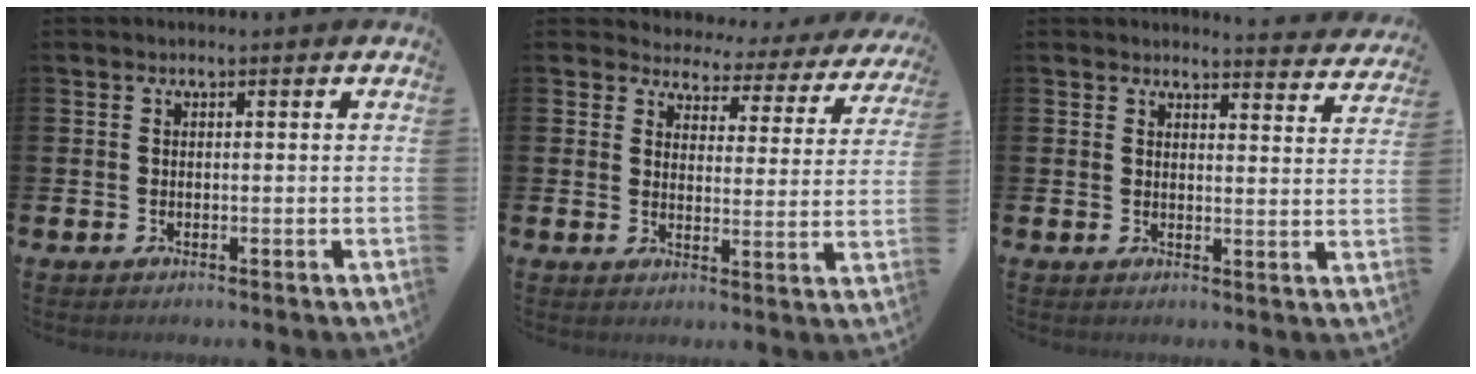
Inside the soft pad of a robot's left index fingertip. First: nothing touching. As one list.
[{"total": 3.2, "force": [2.8, 1.4, 0.0], "torque": [-0.014, -0.034, 0.039]}, {"total": 3.5, "force": [3.5, 0.2, 0.1], "torque": [0.013, -0.031, 0.058]}]